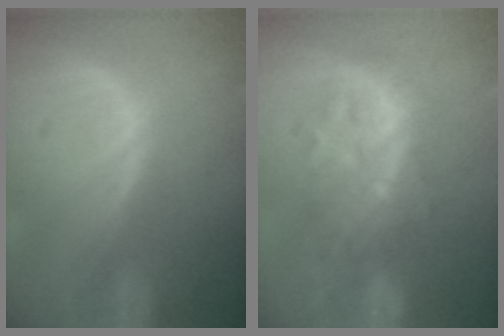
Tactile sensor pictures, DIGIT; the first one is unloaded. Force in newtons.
{"total": 8.8, "press": 7.9, "slide": 4.0}